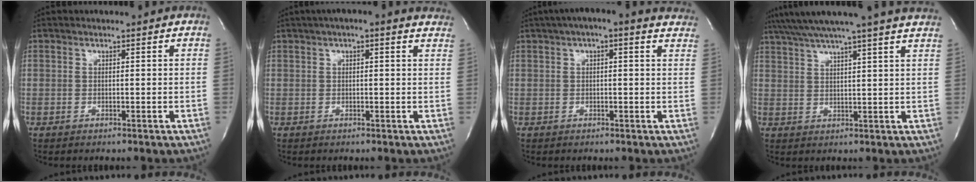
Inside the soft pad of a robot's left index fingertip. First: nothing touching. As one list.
[{"total": 7.5, "force": [5.7, 1.6, 4.7], "torque": [-0.066, 0.022, 0.057]}, {"total": 9.7, "force": [7.3, 2.5, 5.9], "torque": [-0.082, 0.028, 0.078]}, {"total": 17.6, "force": [15.4, -1.2, 8.4], "torque": [-0.151, 0.003, 0.205]}]